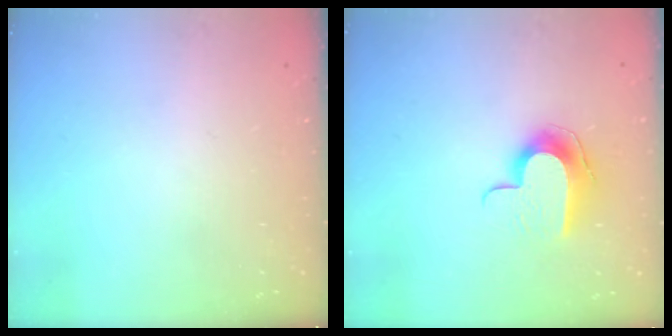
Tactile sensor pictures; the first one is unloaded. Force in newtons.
{"total": 9.9, "press": 9.9, "slide": 0.3}